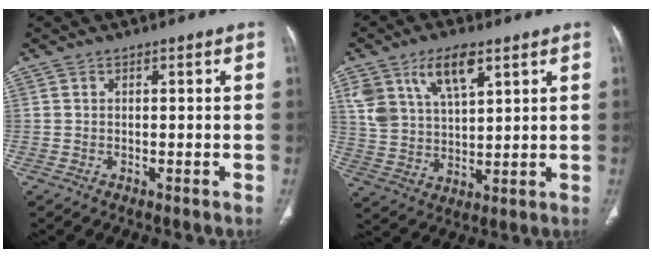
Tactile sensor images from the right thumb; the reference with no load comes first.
{"total": 11.2, "force": [6.1, 5.3, 7.8], "torque": [-0.136, -0.017, 0.126]}